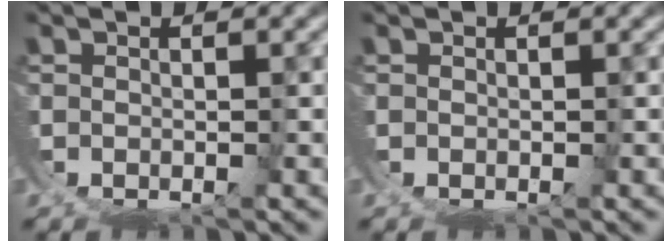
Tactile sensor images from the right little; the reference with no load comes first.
{"total": 0.0}